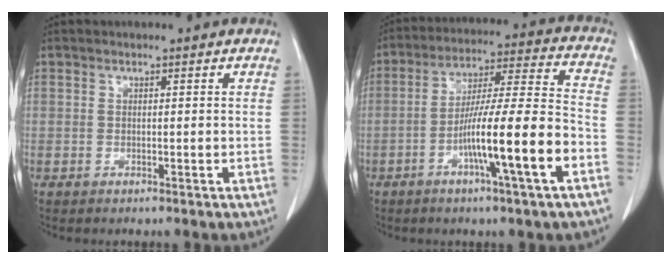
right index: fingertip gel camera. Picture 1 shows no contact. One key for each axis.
{"total": 15.0, "fx": -5.7, "fy": -0.3, "fz": 13.9, "tx": -0.241, "ty": 0.002, "tz": -0.097}